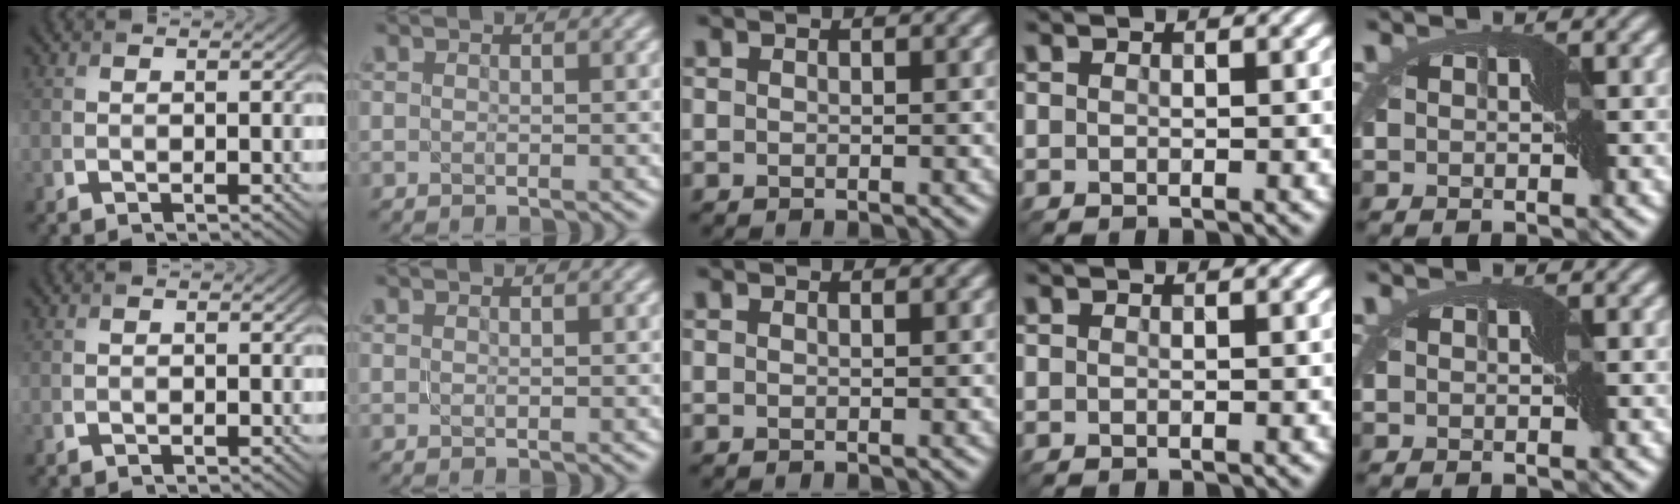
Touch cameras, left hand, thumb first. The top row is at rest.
{}